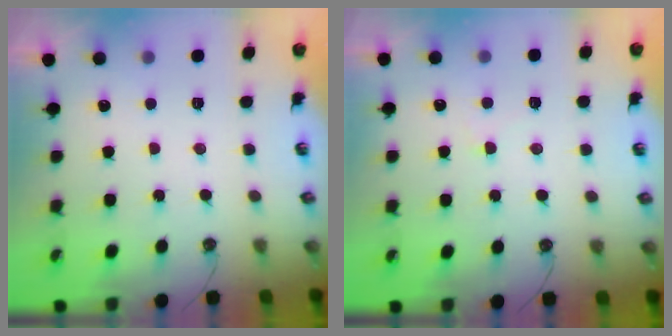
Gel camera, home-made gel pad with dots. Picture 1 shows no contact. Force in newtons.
{"total": 0.9, "press": 0.9, "slide": 0.4}